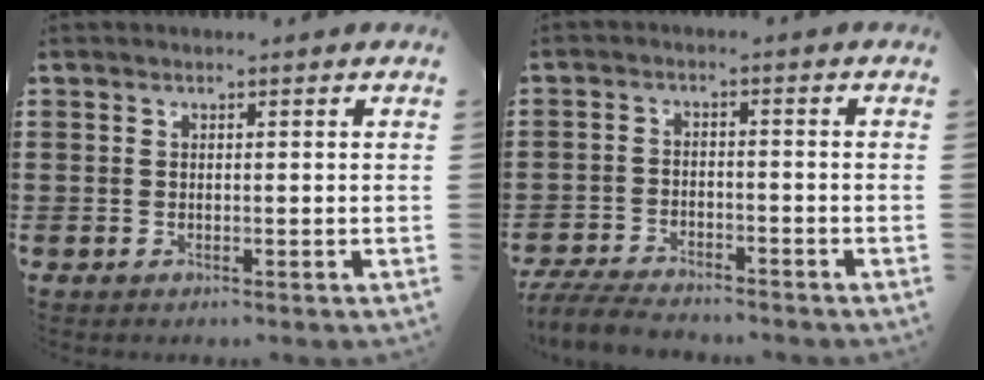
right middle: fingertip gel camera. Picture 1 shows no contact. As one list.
[{"total": 4.8, "force": [-4.6, 0.7, 1.2], "torque": [-0.040, -0.004, -0.095]}]